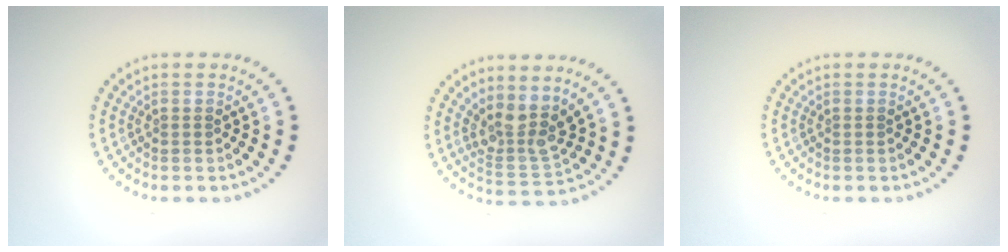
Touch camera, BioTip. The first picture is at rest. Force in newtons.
{"total": 3.6, "press": 2.9, "slide": 2.1}
{"total": 0.0}